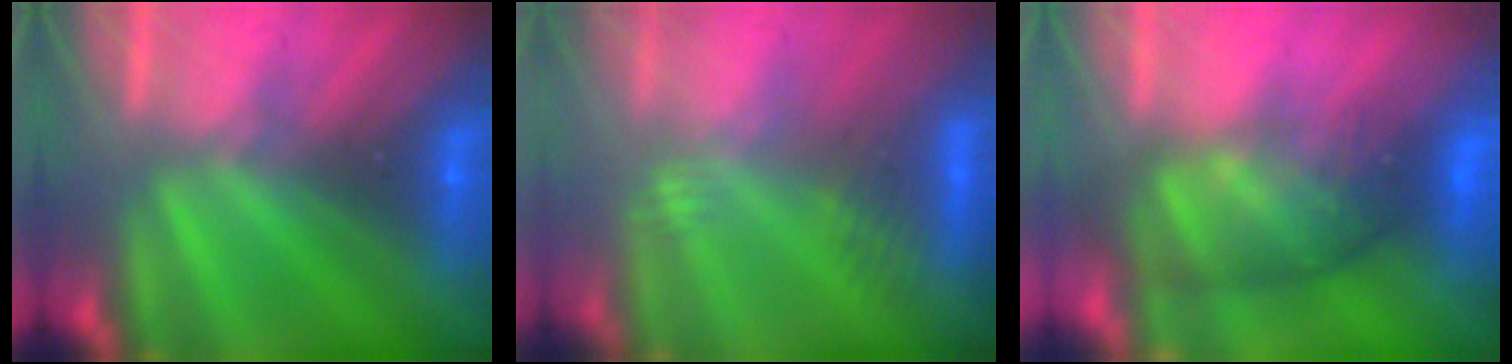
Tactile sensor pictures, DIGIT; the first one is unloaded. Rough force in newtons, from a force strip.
{"total": 2.7}
{"total": 7.2}